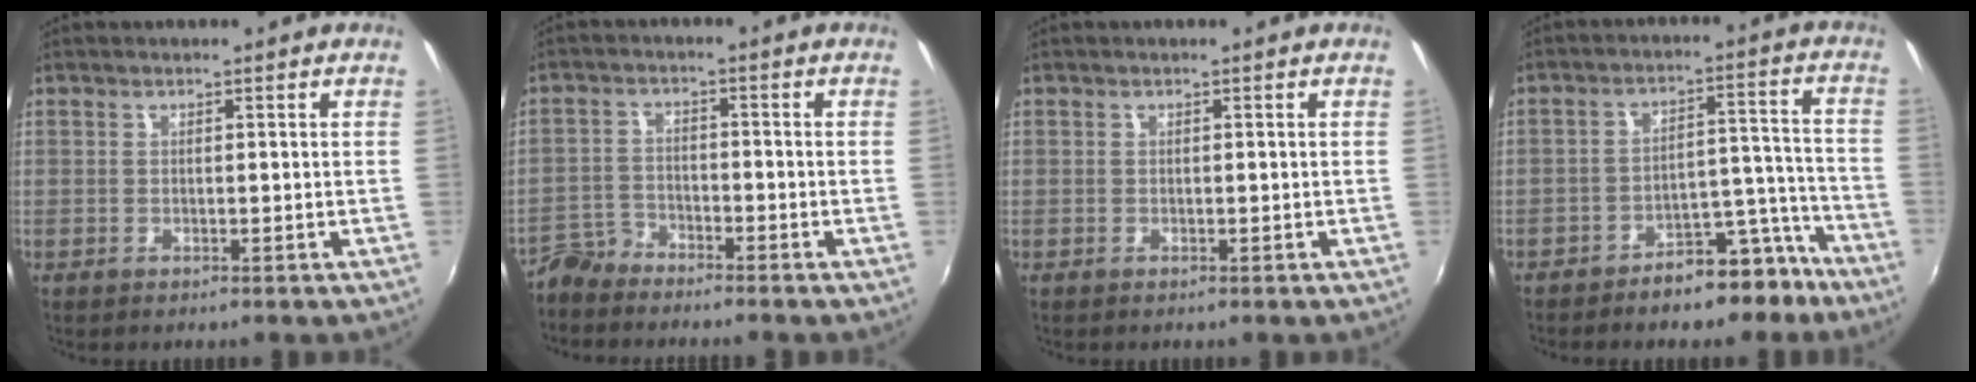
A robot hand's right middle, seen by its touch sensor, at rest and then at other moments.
{"total": 4.7, "force": [-4.5, 1.3, 0.2], "torque": [-0.008, 0.004, -0.094]}
{"total": 0.0}
{"total": 9.8, "force": [-7.9, 4.2, 4.1], "torque": [-0.043, 0.048, -0.097]}